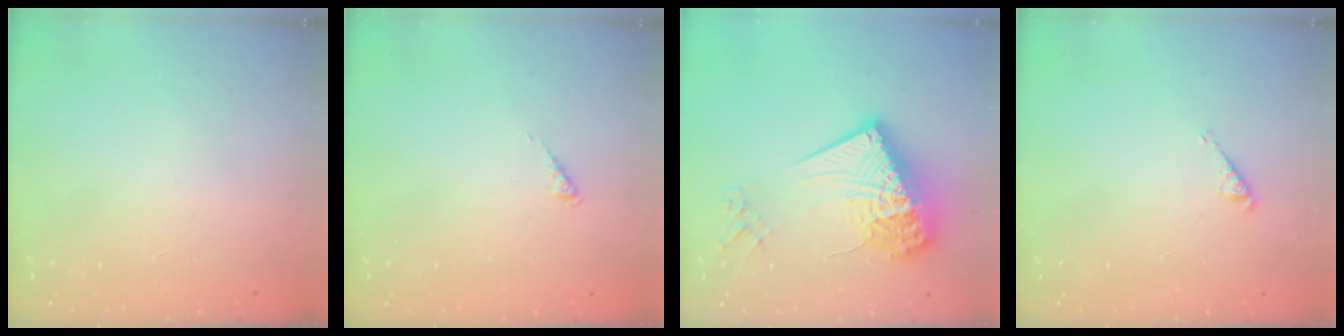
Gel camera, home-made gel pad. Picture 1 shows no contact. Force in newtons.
{"total": 0.0}
{"total": 23.5, "press": 23.4, "slide": 2.2}
{"total": 3.6, "press": 3.5, "slide": 0.5}